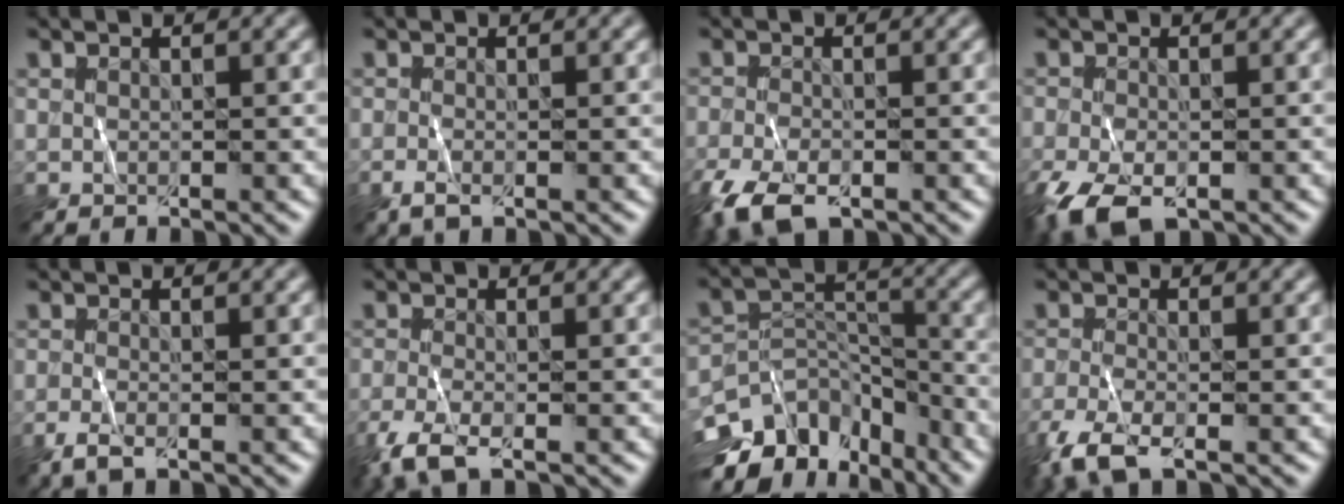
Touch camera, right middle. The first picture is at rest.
{"total": 1.4, "force": [-0.7, 0.4, 1.2], "torque": [-0.026, -0.003, -0.016]}
{"total": 5.4, "force": [-3.5, 2.4, 3.3], "torque": [-0.069, -0.015, -0.071]}
{"total": 5.6, "force": [-3.2, 2.8, 3.6], "torque": [-0.080, -0.014, -0.059]}
{"total": 1.9, "force": [-1.1, 0.5, 1.5], "torque": [-0.035, -0.002, -0.024]}
{"total": 3.6, "force": [-2.2, 1.2, 2.6], "torque": [-0.064, -0.010, -0.051]}
{"total": 10.0, "force": [-6.5, 6.0, 4.7], "torque": [-0.080, 0.009, -0.117]}
{"total": 4.2, "force": [-2.6, 1.3, 3.0], "torque": [-0.072, -0.012, -0.061]}